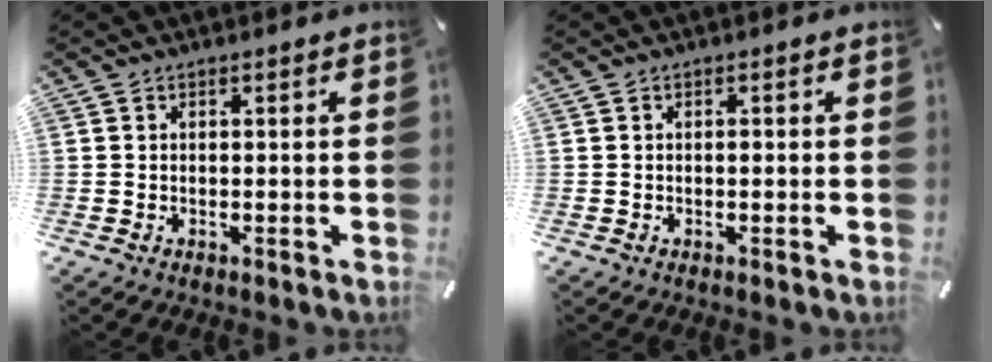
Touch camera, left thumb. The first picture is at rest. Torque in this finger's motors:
{"motor_torque": [0.08, 0.07, 0.06, 0.00, 0.00]}